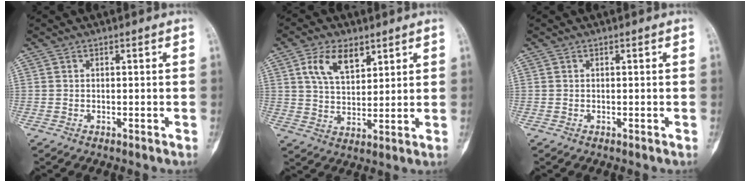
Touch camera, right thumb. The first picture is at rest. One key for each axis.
{"total": 8.7, "fx": 4.5, "fy": 4.7, "fz": 5.8, "tx": -0.086, "ty": -0.021, "tz": 0.086}
{"total": 0.0}